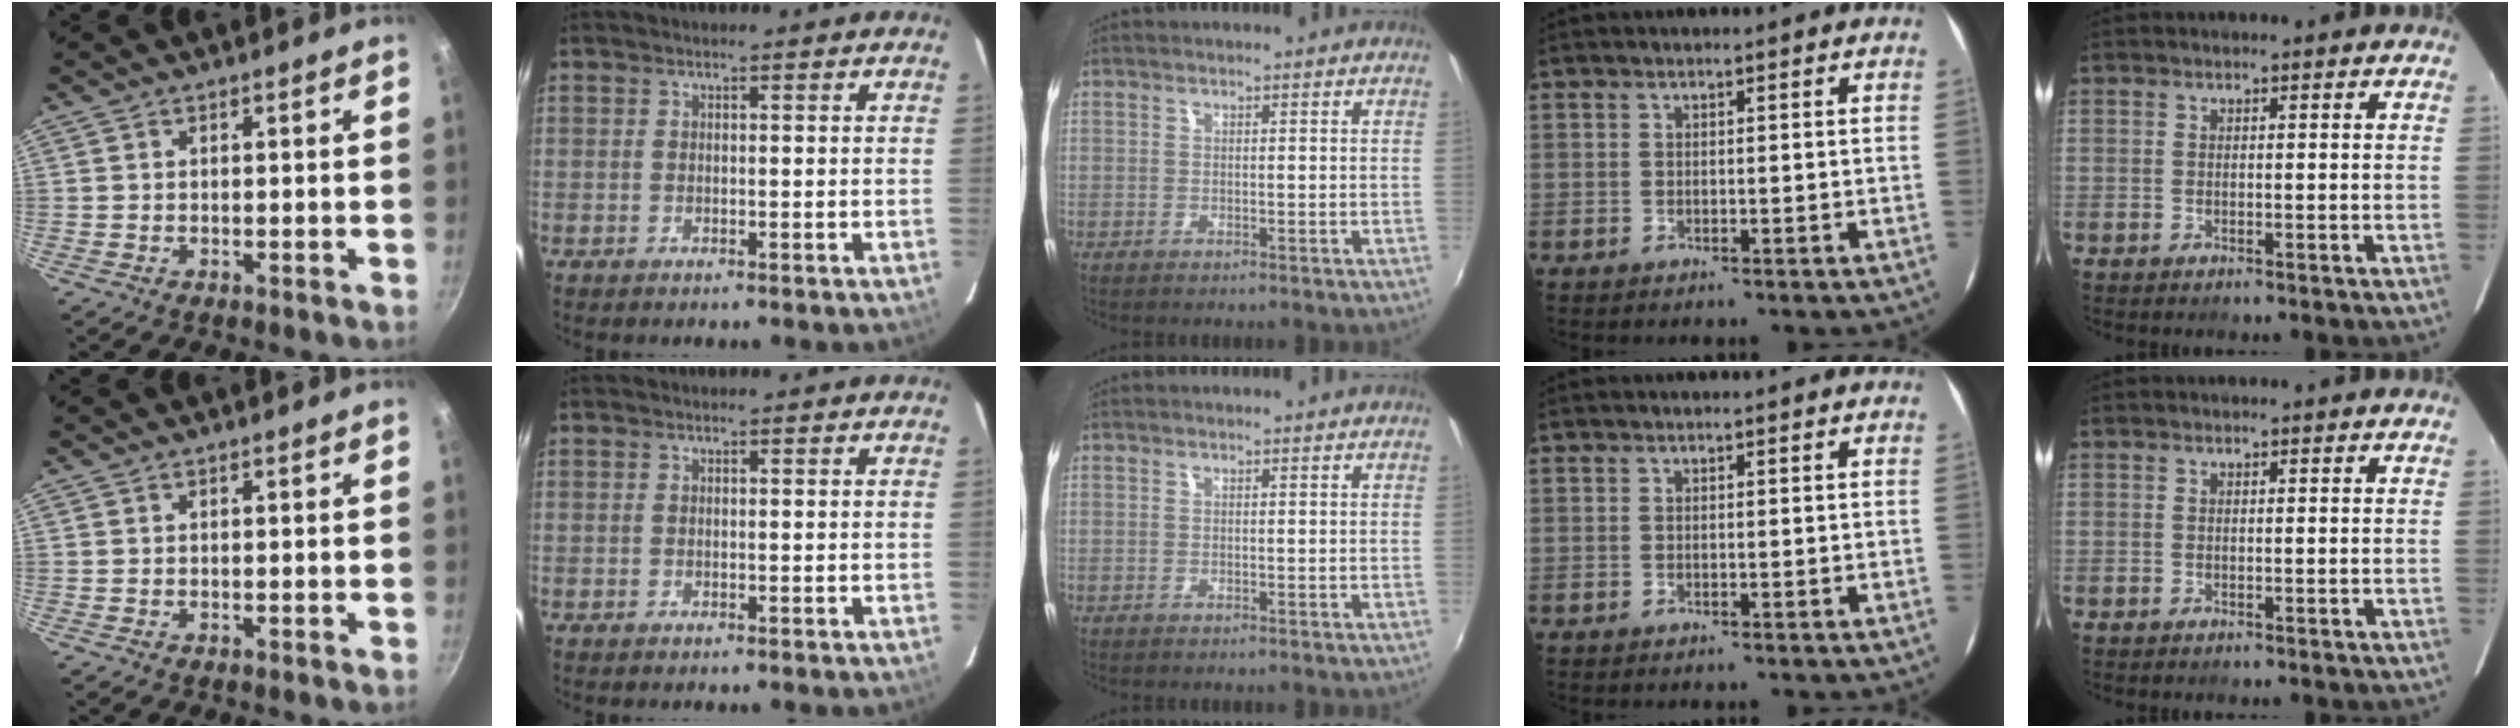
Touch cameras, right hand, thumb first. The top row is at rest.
{}